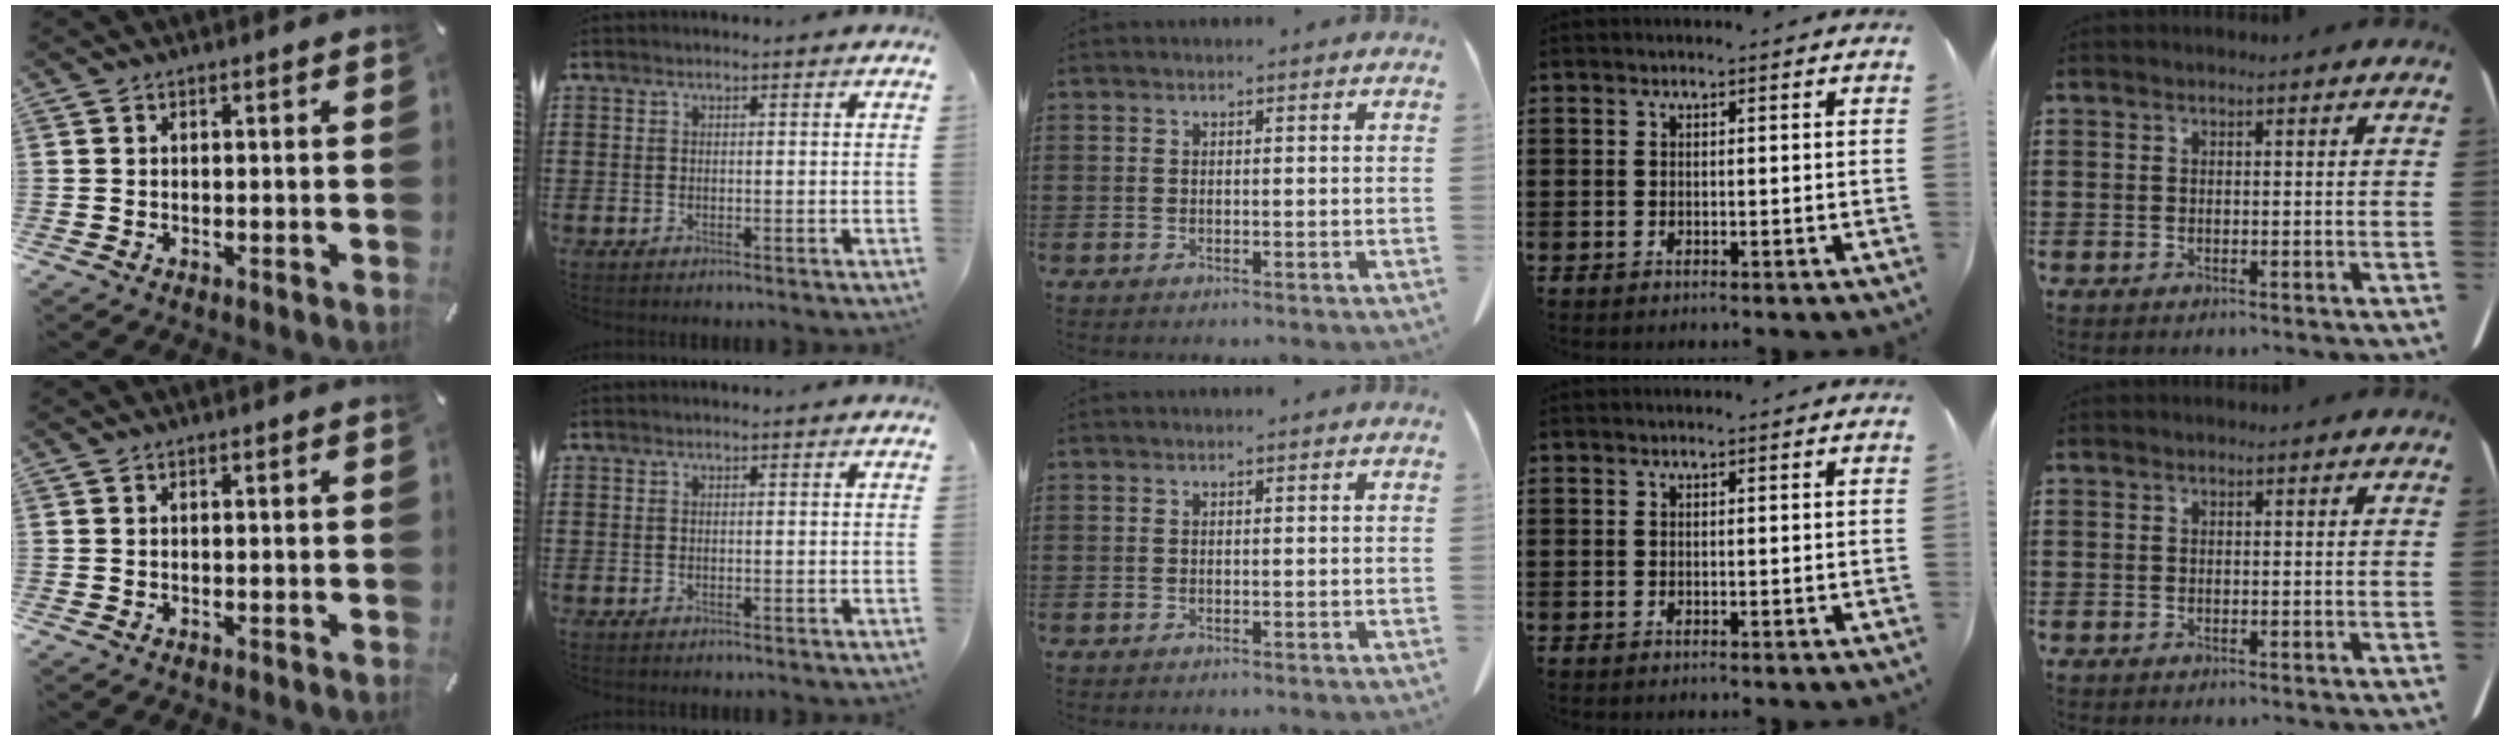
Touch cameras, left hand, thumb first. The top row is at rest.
{}